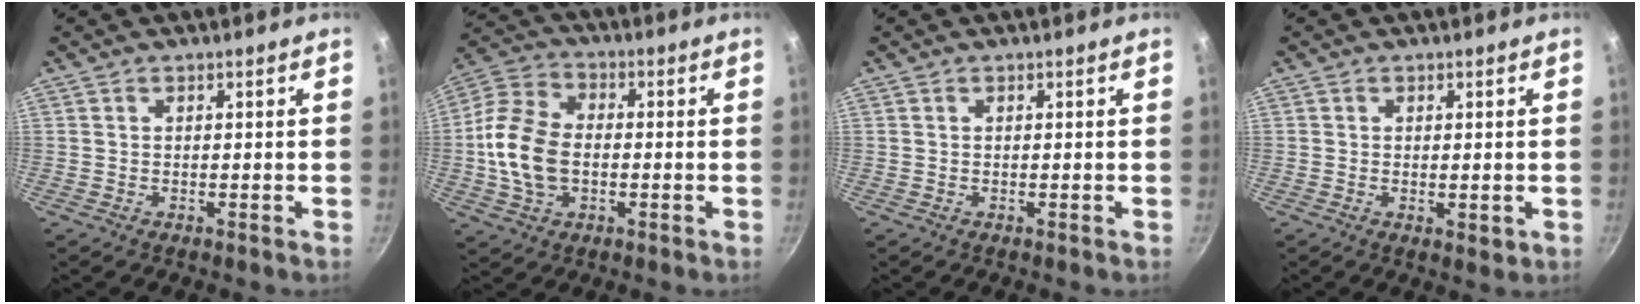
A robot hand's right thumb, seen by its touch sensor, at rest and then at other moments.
{"total": 13.3, "force": [-1.3, 8.9, 9.8], "torque": [-0.180, 0.022, -0.036]}
{"total": 0.0}
{"total": 2.1, "force": [-0.1, 1.0, 1.8], "torque": [-0.028, -0.008, -0.001]}